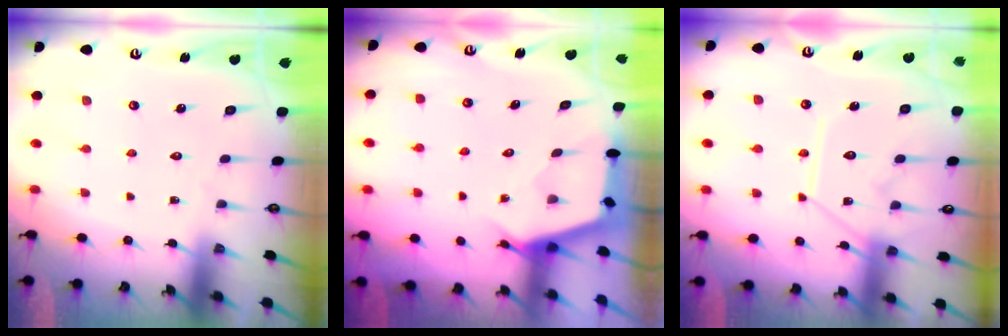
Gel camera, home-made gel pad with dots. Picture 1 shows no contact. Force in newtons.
{"total": 2.7, "press": 2.7, "slide": 0.3}
{"total": 11.8, "press": 11.8, "slide": 0.6}